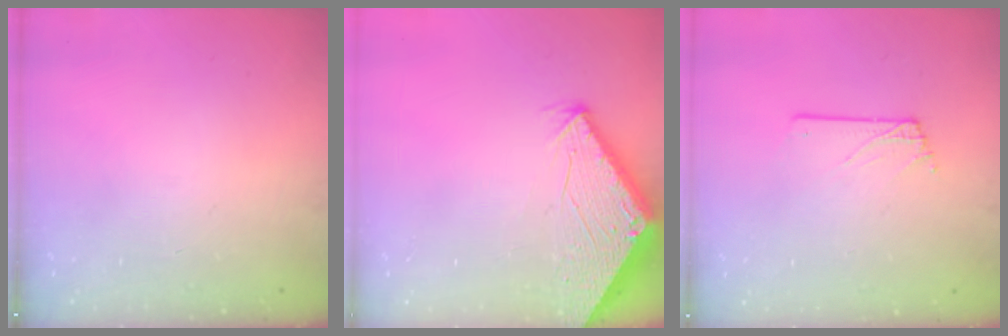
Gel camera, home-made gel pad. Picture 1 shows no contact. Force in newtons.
{"total": 2.9, "press": 2.9, "slide": 0.2}
{"total": 1.0, "press": 1.0, "slide": 0.1}